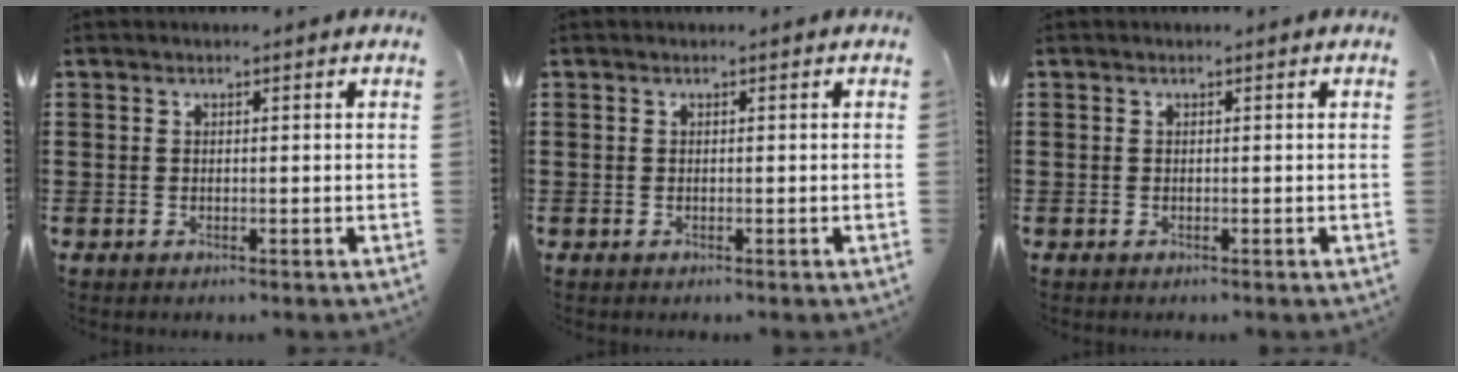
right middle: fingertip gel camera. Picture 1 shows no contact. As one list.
[{"total": 0.0}, {"total": 0.0}]